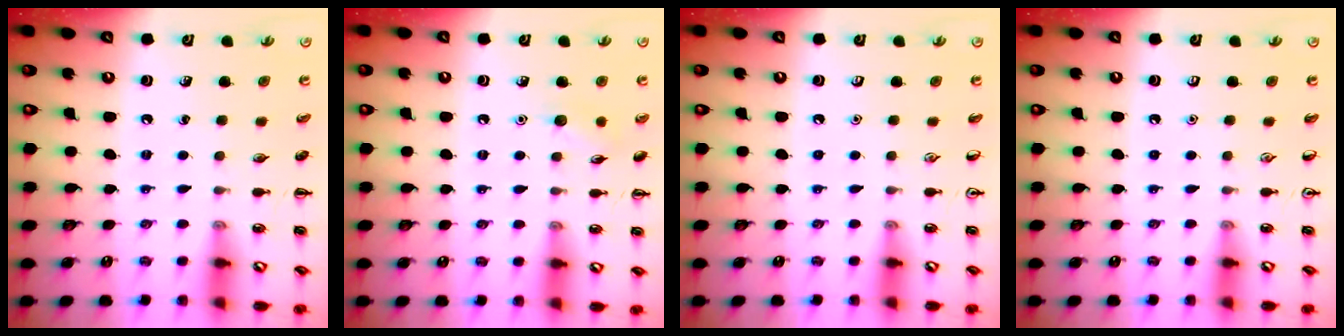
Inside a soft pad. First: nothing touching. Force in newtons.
{"total": 6.4, "press": 6.2, "slide": 1.6}
{"total": 0.0}
{"total": 0.0}